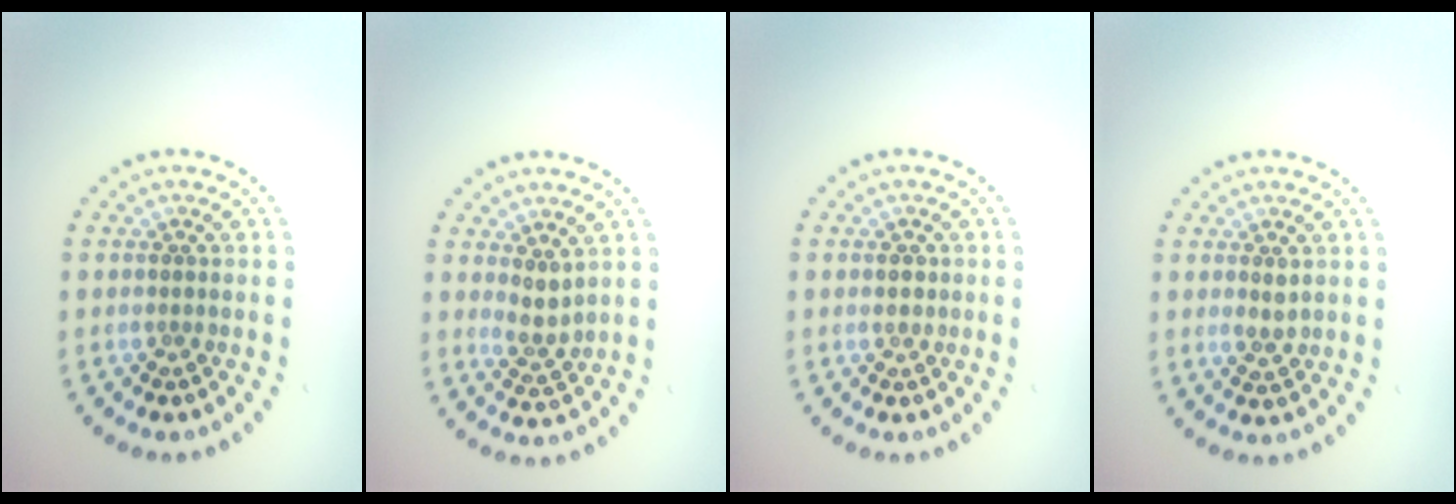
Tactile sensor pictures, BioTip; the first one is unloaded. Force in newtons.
{"total": 1.8, "press": 1.5, "slide": 1.0}
{"total": 1.0, "press": 0.9, "slide": 0.4}
{"total": 1.2, "press": 1.2, "slide": 0.0}